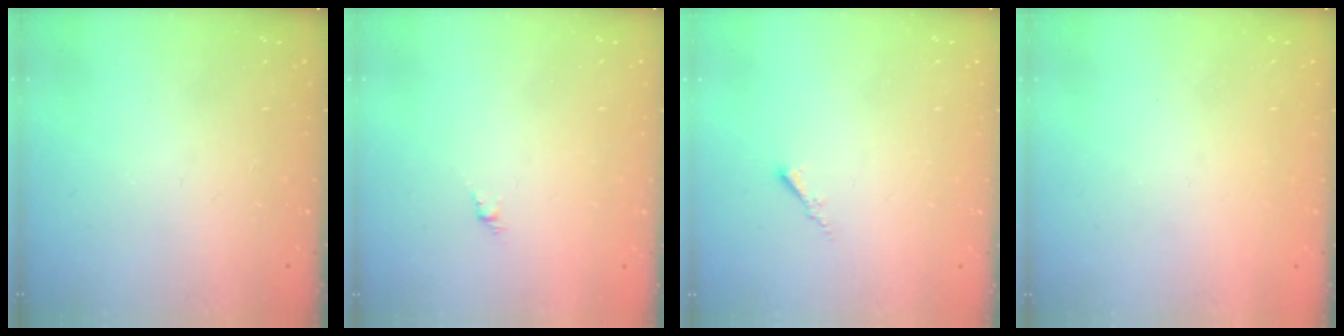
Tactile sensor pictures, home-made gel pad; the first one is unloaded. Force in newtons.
{"total": 1.6, "press": 1.5, "slide": 0.5}
{"total": 0.0}
{"total": 0.8, "press": 0.7, "slide": 0.3}